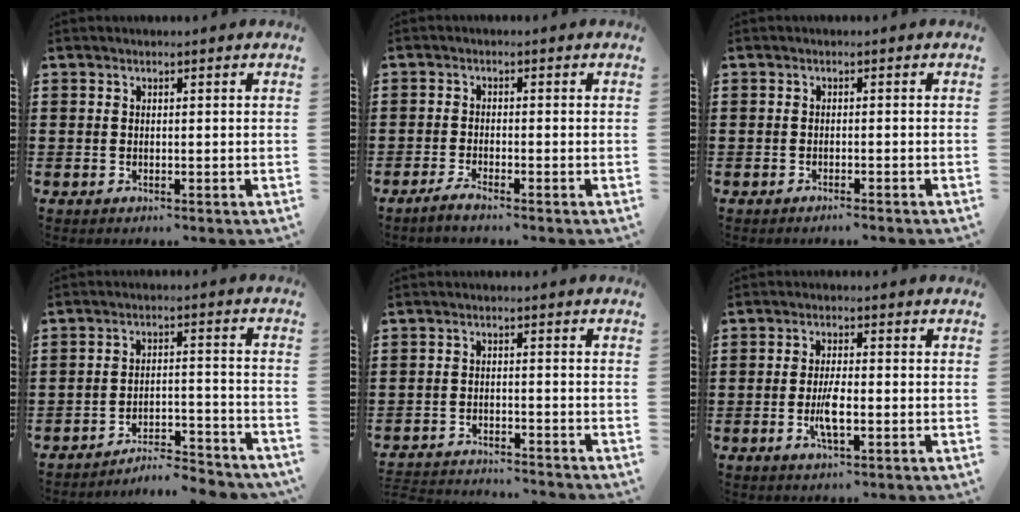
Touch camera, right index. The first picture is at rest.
{"total": 1.6, "force": [-1.4, -0.1, 0.8], "torque": [-0.012, 0.000, -0.025]}
{"total": 1.1, "force": [-1.1, -0.3, 0.3], "torque": [-0.005, 0.000, -0.022]}
{"total": 5.7, "force": [-5.6, 0.3, 1.2], "torque": [-0.020, 0.007, -0.111]}
{"total": 3.1, "force": [-3.1, -0.1, 0.0], "torque": [-0.004, -0.001, -0.066]}
{"total": 4.5, "force": [-1.3, 1.0, 4.2], "torque": [-0.093, -0.009, -0.029]}